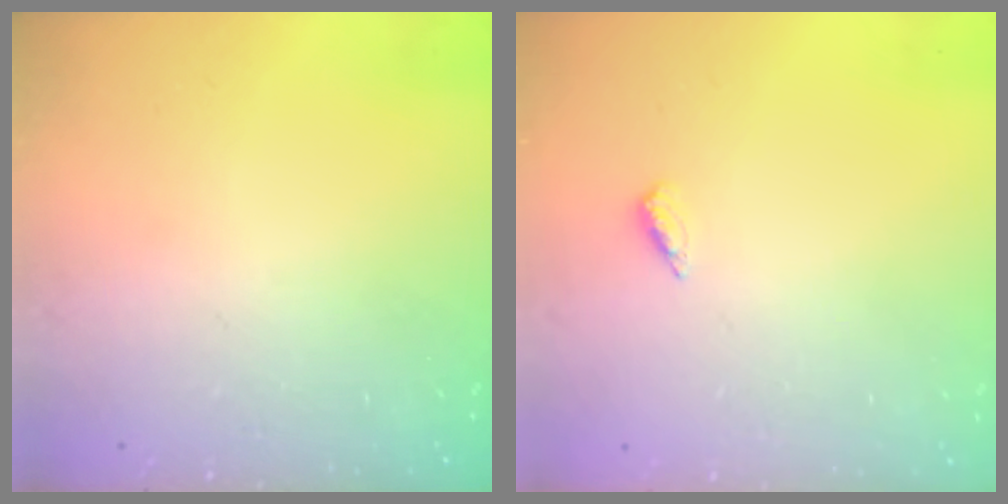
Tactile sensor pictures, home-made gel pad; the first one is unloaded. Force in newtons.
{"total": 2.6, "press": 2.2, "slide": 1.3}